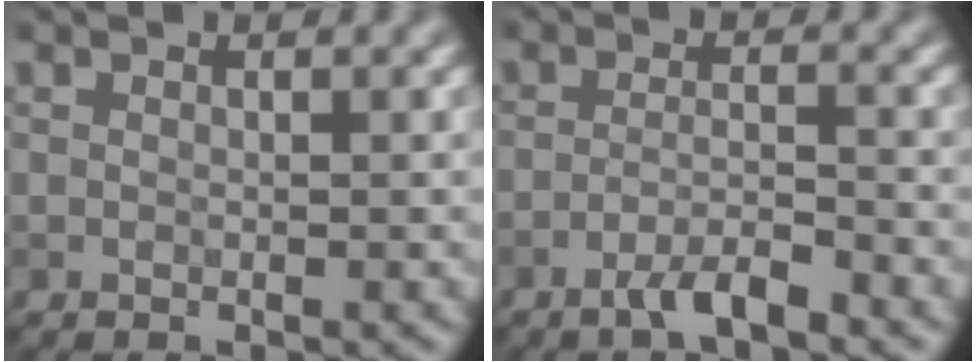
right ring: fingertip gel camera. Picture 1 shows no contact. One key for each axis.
{"total": 3.0, "fx": -2.1, "fy": 0.4, "fz": 2.1, "tx": -0.037, "ty": 0.006, "tz": -0.045}